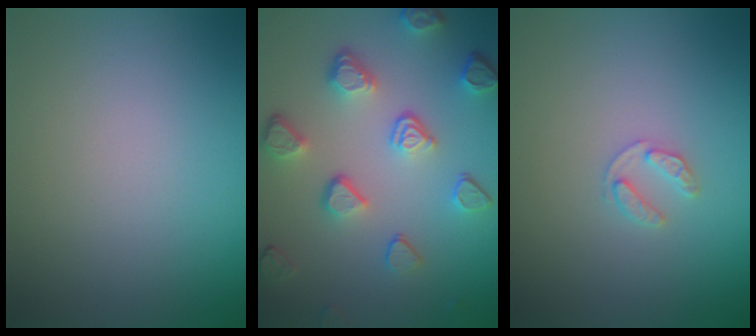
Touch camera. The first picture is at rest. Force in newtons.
{"total": 5.0, "press": 3.8, "slide": 3.3}
{"total": 1.3, "press": 1.3, "slide": 0.2}